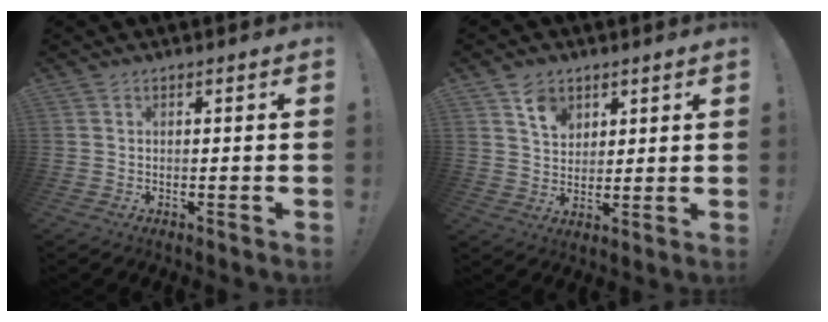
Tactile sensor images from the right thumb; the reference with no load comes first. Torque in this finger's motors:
{"motor_torque": [-0.12, -0.06, -0.48, 0.00, -0.01]}